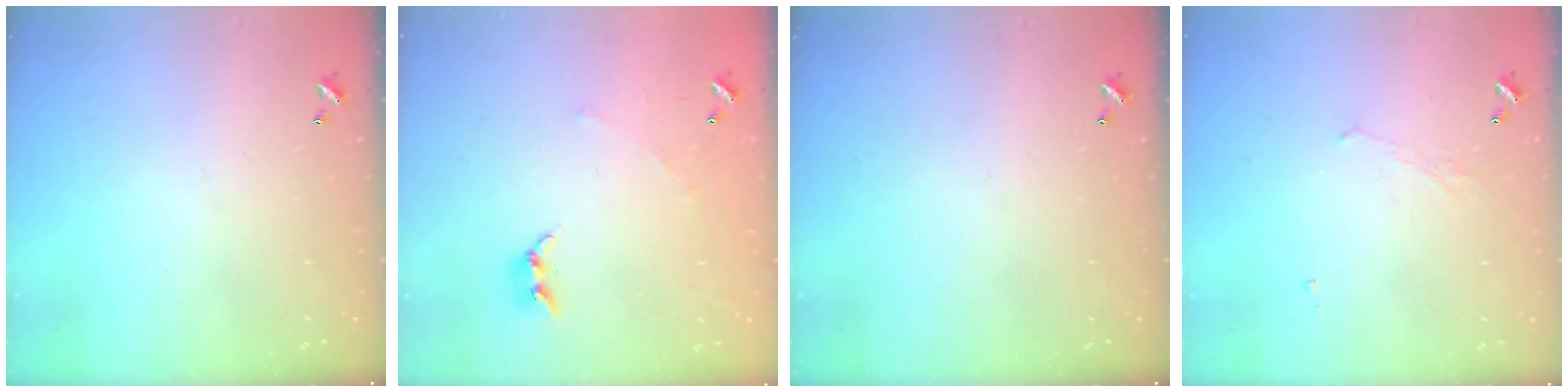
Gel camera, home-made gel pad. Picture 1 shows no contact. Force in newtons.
{"total": 3.9, "press": 3.9, "slide": 0.2}
{"total": 0.0}
{"total": 1.1, "press": 0.8, "slide": 0.7}